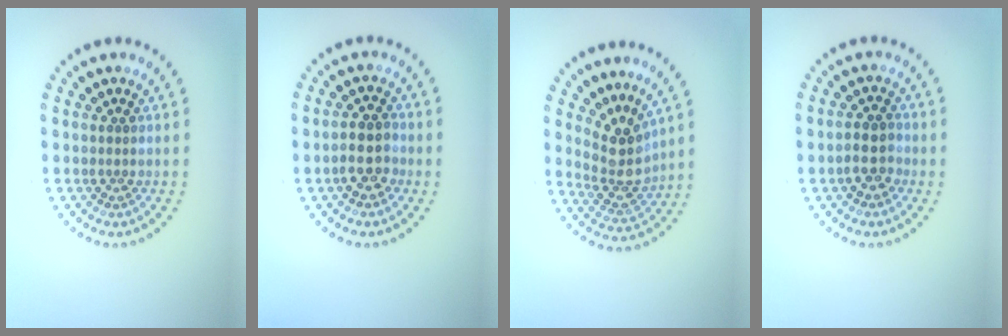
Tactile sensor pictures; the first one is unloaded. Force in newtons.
{"total": 2.8, "press": 2.6, "slide": 1.0}
{"total": 3.7, "press": 2.8, "slide": 2.4}
{"total": 2.6, "press": 2.4, "slide": 0.9}